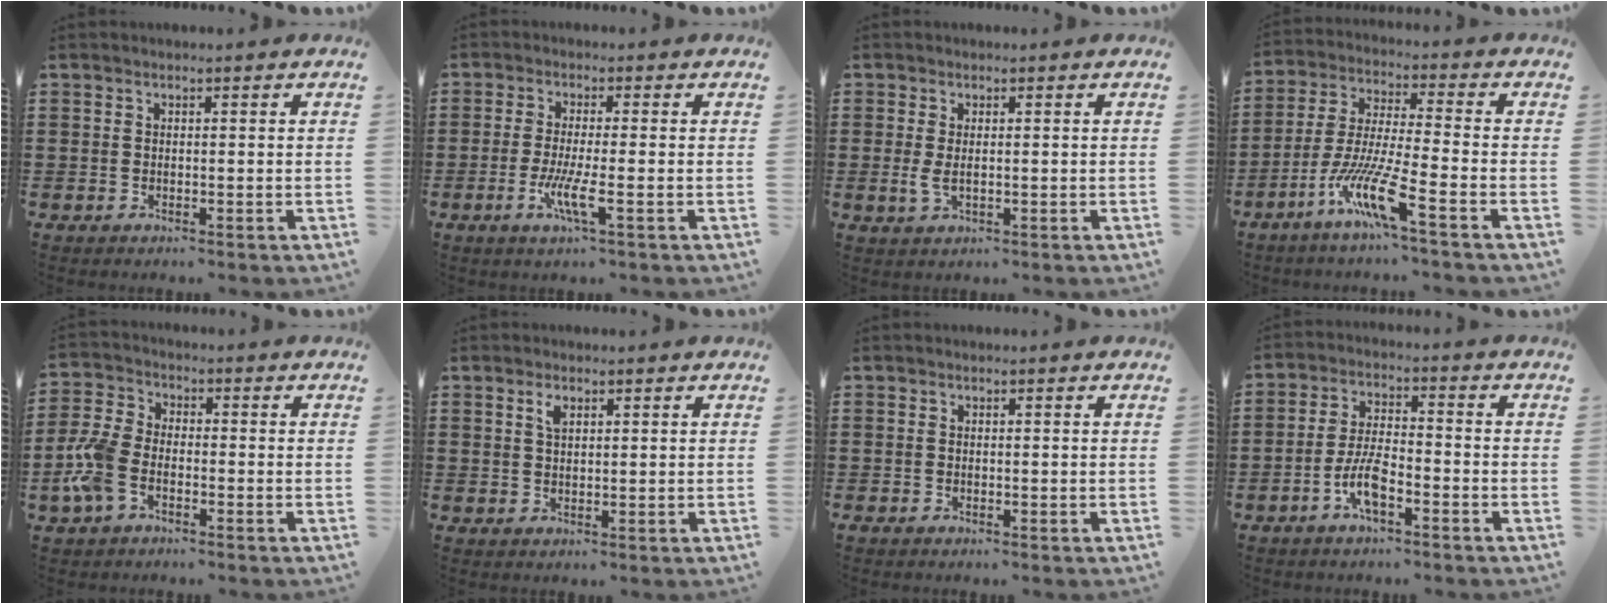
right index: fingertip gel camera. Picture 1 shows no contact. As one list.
[{"total": 5.1, "force": [-1.9, 0.3, 4.7], "torque": [-0.098, -0.016, -0.039]}, {"total": 2.2, "force": [0.0, 0.8, 2.1], "torque": [-0.048, -0.003, -0.001]}, {"total": 10.4, "force": [-6.3, 0.9, 8.2], "torque": [-0.181, -0.009, -0.126]}, {"total": 6.6, "force": [-2.9, 3.7, 4.5], "torque": [-0.128, 0.000, -0.066]}, {"total": 2.0, "force": [1.1, 0.9, 1.5], "torque": [-0.034, 0.004, 0.018]}, {"total": 0.0}, {"total": 6.3, "force": [-3.2, 2.2, 5.0], "torque": [-0.116, 0.000, -0.065]}]